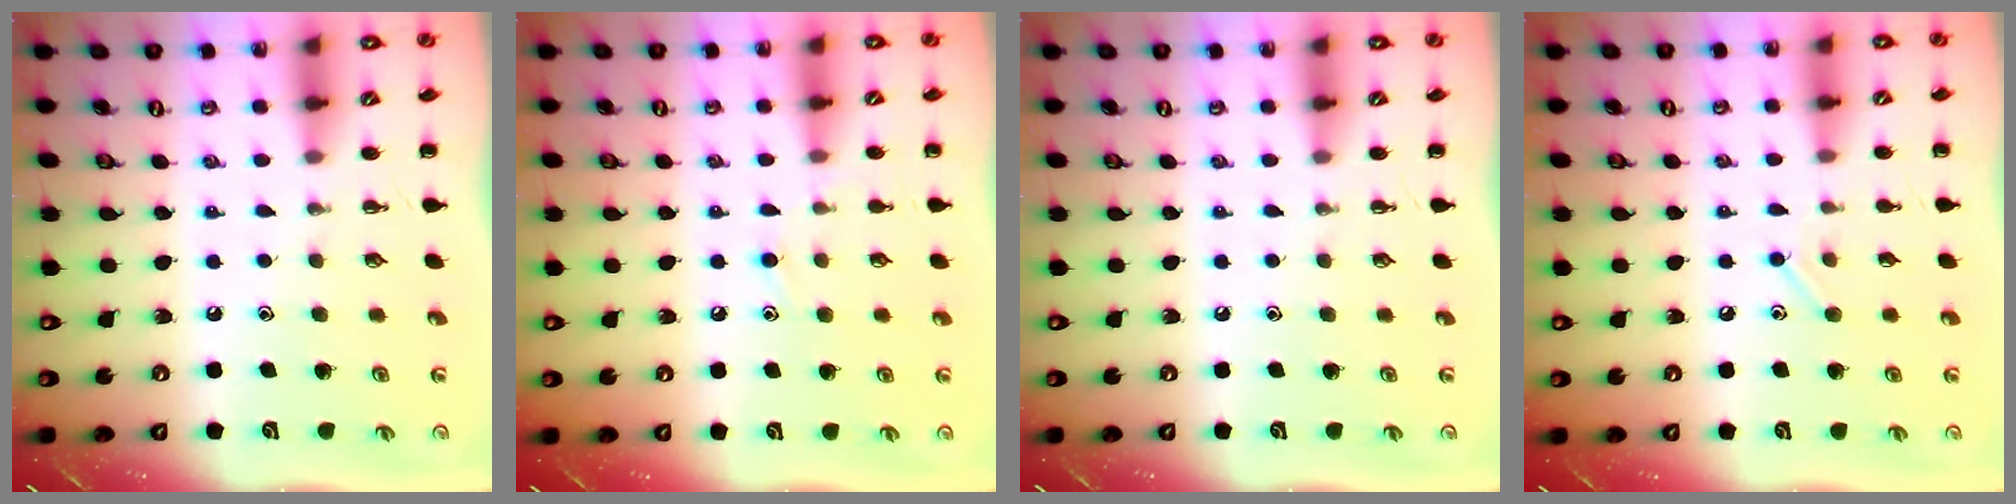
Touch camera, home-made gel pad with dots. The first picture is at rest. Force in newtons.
{"total": 8.4, "press": 8.0, "slide": 2.3}
{"total": 0.0}
{"total": 6.6, "press": 6.4, "slide": 1.7}